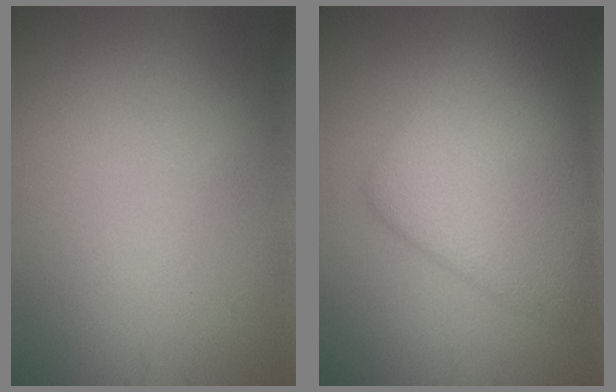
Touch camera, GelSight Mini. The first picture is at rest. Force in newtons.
{"total": 8.0, "press": 8.0, "slide": 0.1}